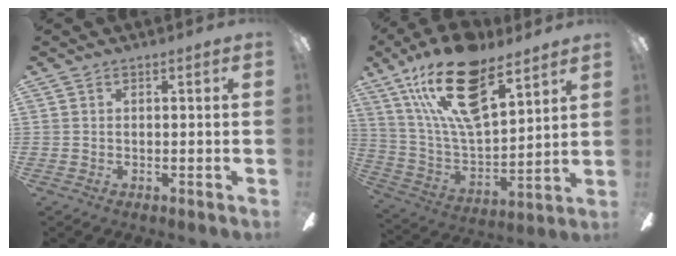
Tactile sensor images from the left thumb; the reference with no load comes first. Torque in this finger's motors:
{"motor_torque": [0.70, 0.65, 2.00, -0.78, 0.26]}